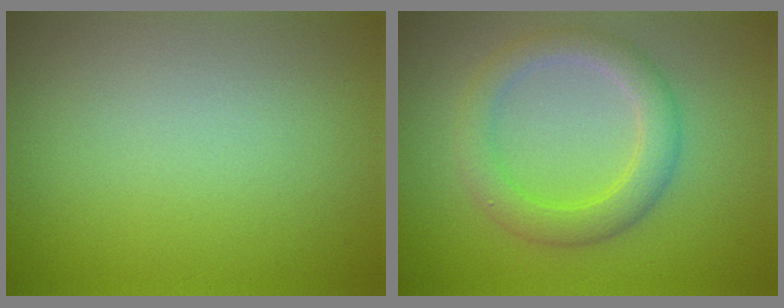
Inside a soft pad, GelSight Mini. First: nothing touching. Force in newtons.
{"total": 3.6, "press": 3.6, "slide": 0.2}